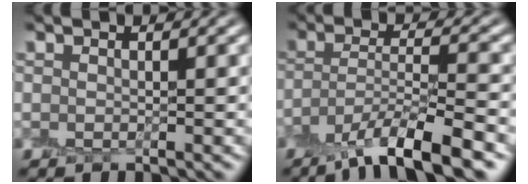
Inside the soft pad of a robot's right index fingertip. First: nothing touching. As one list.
[{"total": 8.3, "force": [-5.3, 1.7, 6.1], "torque": [-0.099, -0.001, -0.100]}]